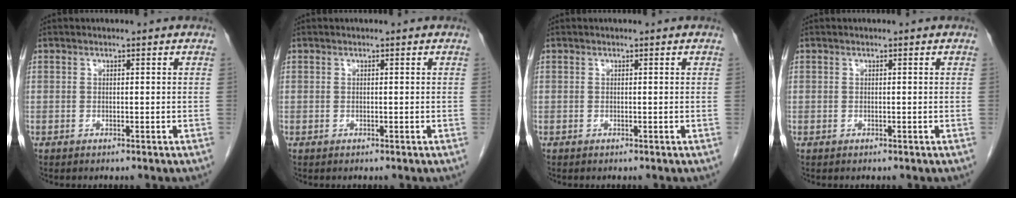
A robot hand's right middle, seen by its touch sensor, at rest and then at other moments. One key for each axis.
{"total": 0.0}
{"total": 0.0}
{"total": 0.0}